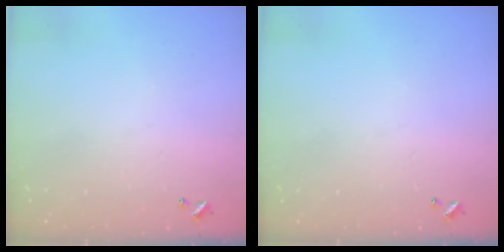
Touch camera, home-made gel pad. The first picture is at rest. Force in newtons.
{"total": 0.0}